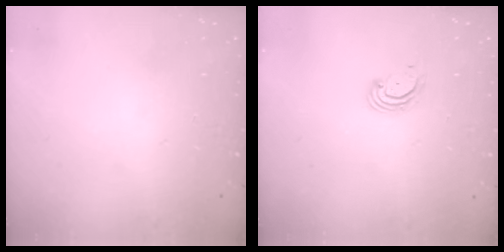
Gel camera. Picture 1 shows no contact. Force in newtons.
{"total": 3.0, "press": 3.0, "slide": 0.3}